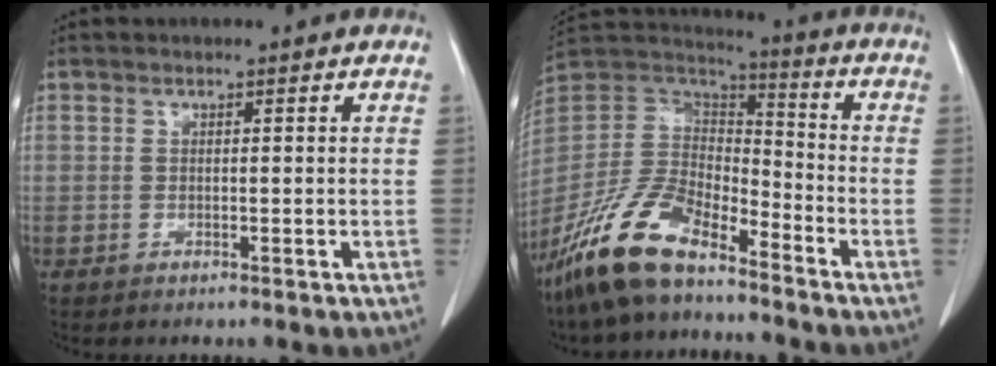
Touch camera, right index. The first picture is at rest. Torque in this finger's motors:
{"motor_torque": [-0.13, -0.36, -0.08, -0.07]}